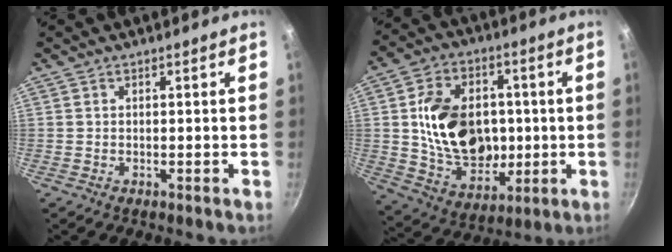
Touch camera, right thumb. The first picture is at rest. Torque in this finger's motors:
{"motor_torque": [-0.60, 1.18, 1.54, 0.32, 0.18]}